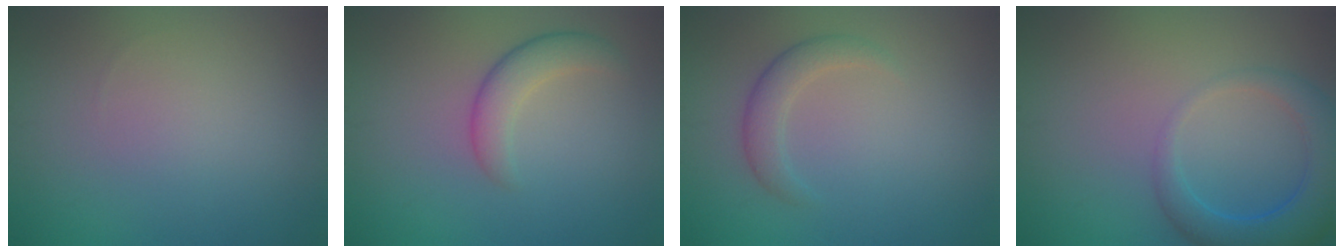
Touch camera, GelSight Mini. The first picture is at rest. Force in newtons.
{"total": 3.0, "press": 3.0, "slide": 0.1}
{"total": 2.2, "press": 2.2, "slide": 0.1}
{"total": 5.2, "press": 5.2, "slide": 0.5}